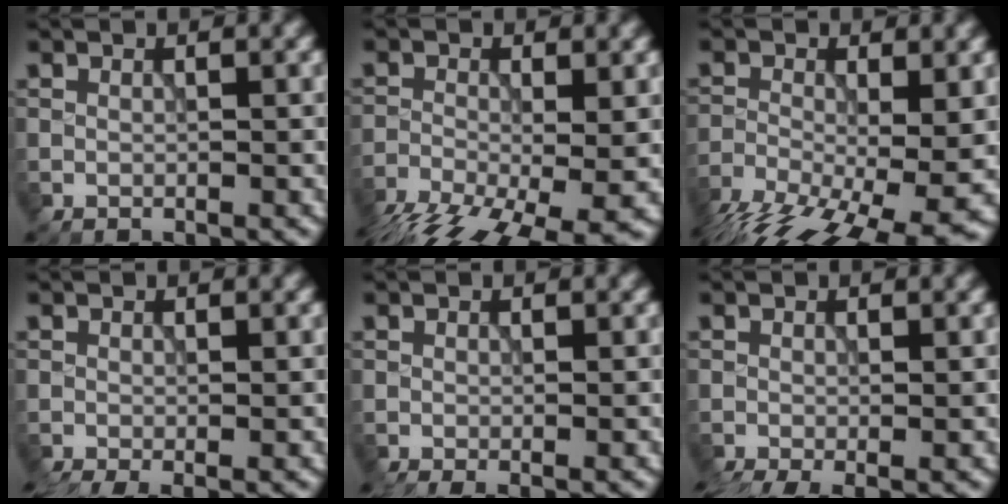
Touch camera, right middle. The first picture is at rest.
{"total": 11.3, "force": [-7.3, 4.1, 7.6], "torque": [-0.141, -0.045, -0.114]}
{"total": 13.0, "force": [-7.0, 5.1, 9.7], "torque": [-0.178, -0.037, -0.109]}
{"total": 2.9, "force": [-1.5, 0.7, 2.4], "torque": [-0.041, -0.012, -0.026]}
{"total": 1.6, "force": [-0.7, 0.4, 1.4], "torque": [-0.028, -0.010, -0.014]}
{"total": 3.8, "force": [-2.0, 1.0, 3.0], "torque": [-0.052, -0.014, -0.034]}